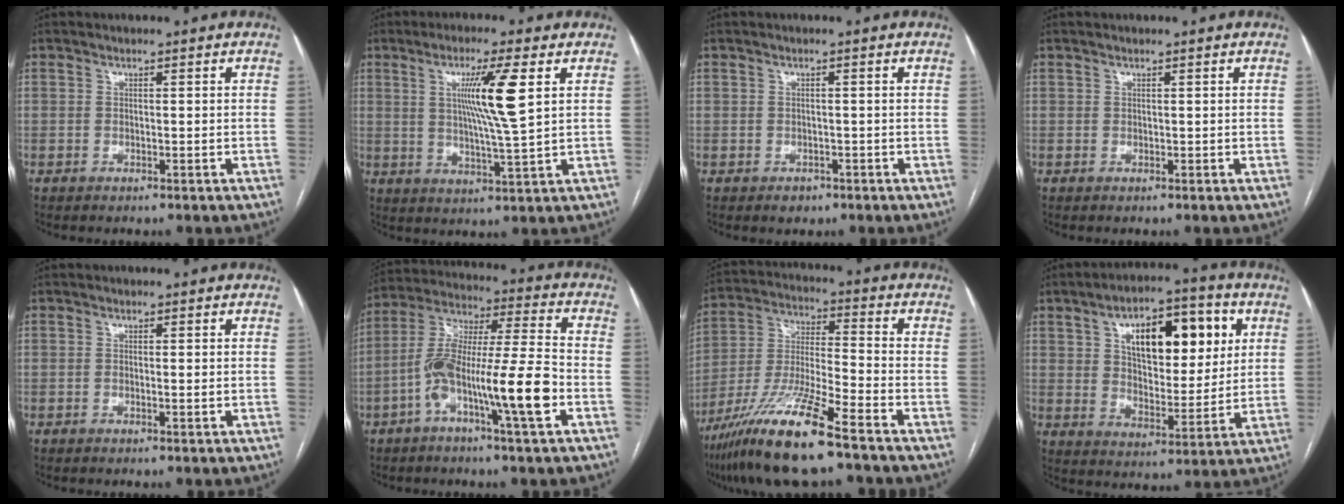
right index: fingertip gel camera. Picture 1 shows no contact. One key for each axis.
{"total": 9.4, "fx": 2.6, "fy": -0.9, "fz": 9.0, "tx": -0.160, "ty": -0.008, "tz": 0.046}
{"total": 1.8, "fx": -1.1, "fy": 1.4, "fz": 0.5, "tx": -0.008, "ty": 0.001, "tz": -0.013}
{"total": 0.0}
{"total": 0.7, "fx": -0.2, "fy": 0.1, "fz": 0.6, "tx": -0.014, "ty": 0.000, "tz": -0.003}
{"total": 15.2, "fx": -5.5, "fy": 0.8, "fz": 14.2, "tx": -0.268, "ty": 0.009, "tz": -0.104}
{"total": 16.4, "fx": -11.1, "fy": 0.7, "fz": 12.0, "tx": -0.256, "ty": -0.037, "tz": -0.210}
{"total": 16.1, "fx": 5.5, "fy": 7.4, "fz": 13.2, "tx": -0.204, "ty": 0.024, "tz": 0.088}